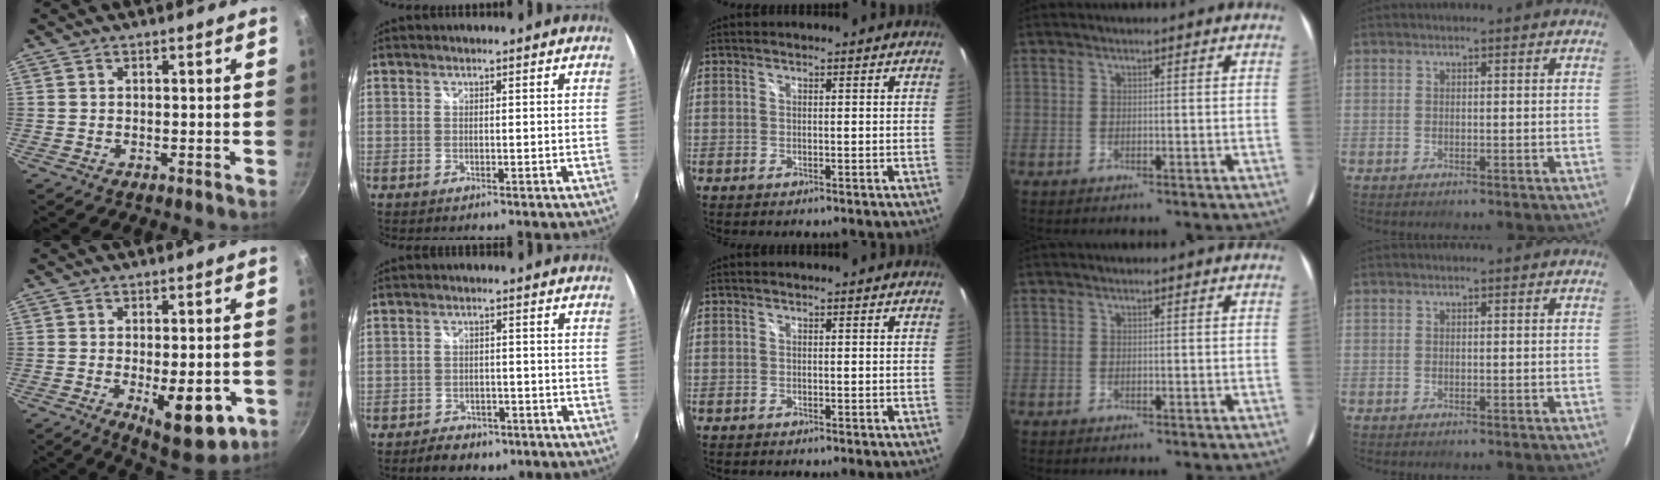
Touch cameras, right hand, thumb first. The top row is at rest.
{"thumb": {"total": 12.2, "force": [-3.5, 5.1, 10.6], "torque": [-0.109, -0.003, -0.034]}, "index": {"total": 6.5, "force": [-4.8, 3.7, 2.3], "torque": [-0.063, 0.005, -0.064]}}